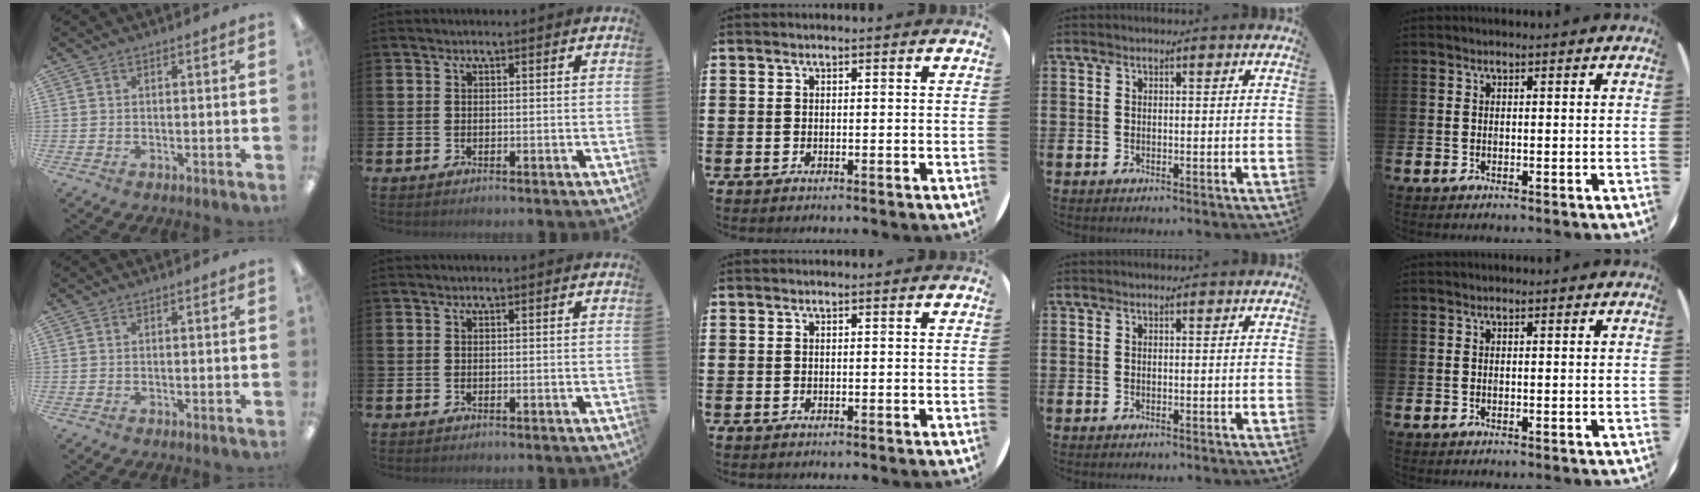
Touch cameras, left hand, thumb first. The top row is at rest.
{}